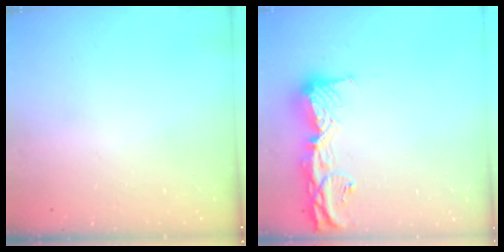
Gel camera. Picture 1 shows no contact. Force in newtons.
{"total": 14.4, "press": 14.3, "slide": 1.5}